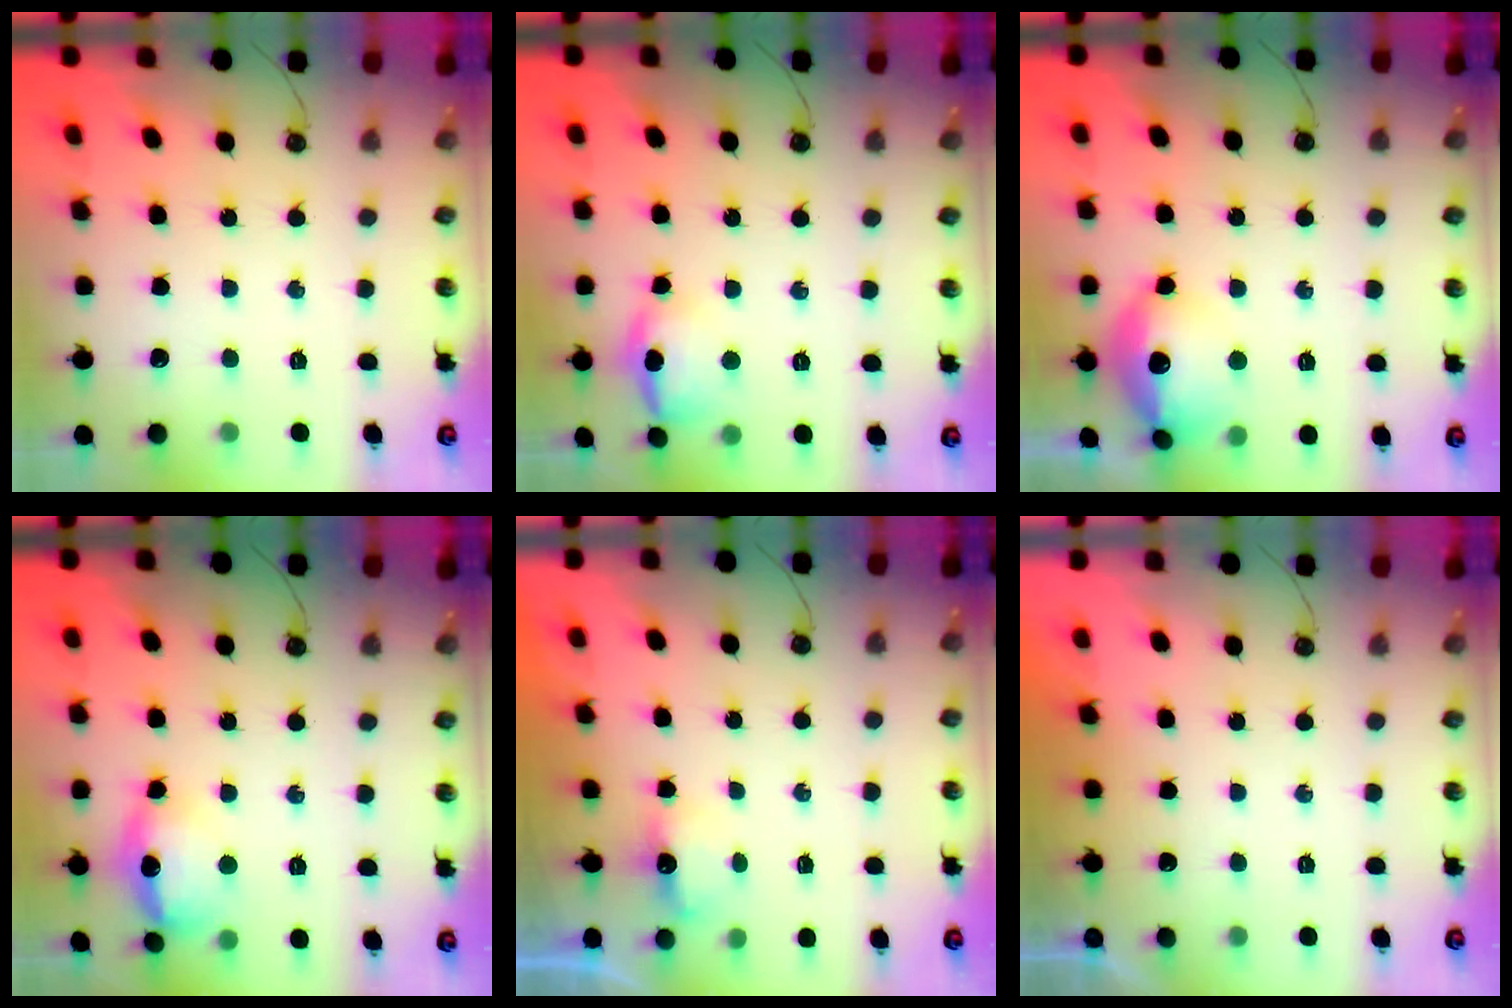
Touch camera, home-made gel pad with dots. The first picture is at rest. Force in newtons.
{"total": 15.2, "press": 11.7, "slide": 9.8}
{"total": 16.1, "press": 16.0, "slide": 1.1}
{"total": 15.1, "press": 15.1, "slide": 1.2}
{"total": 4.0, "press": 3.9, "slide": 0.6}
{"total": 0.0}